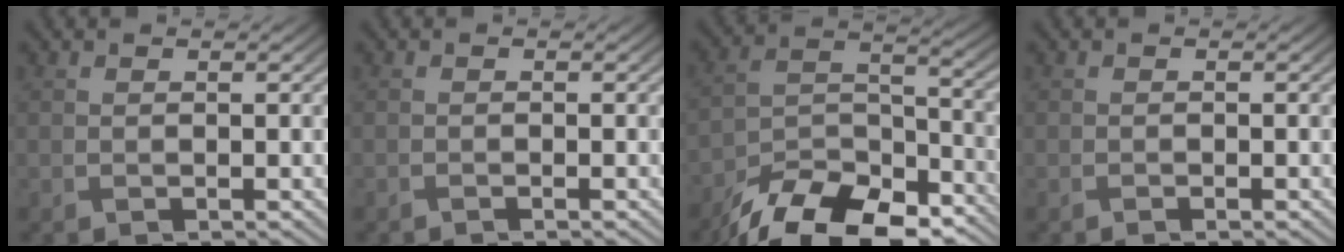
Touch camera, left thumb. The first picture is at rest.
{"total": 0.5, "force": [-0.4, 0.0, 0.3], "torque": [-0.004, 0.000, -0.009]}
{"total": 16.6, "force": [-13.1, 6.3, 8.1], "torque": [-0.169, -0.026, -0.207]}
{"total": 0.6, "force": [-0.5, 0.1, 0.4], "torque": [-0.005, -0.001, -0.006]}